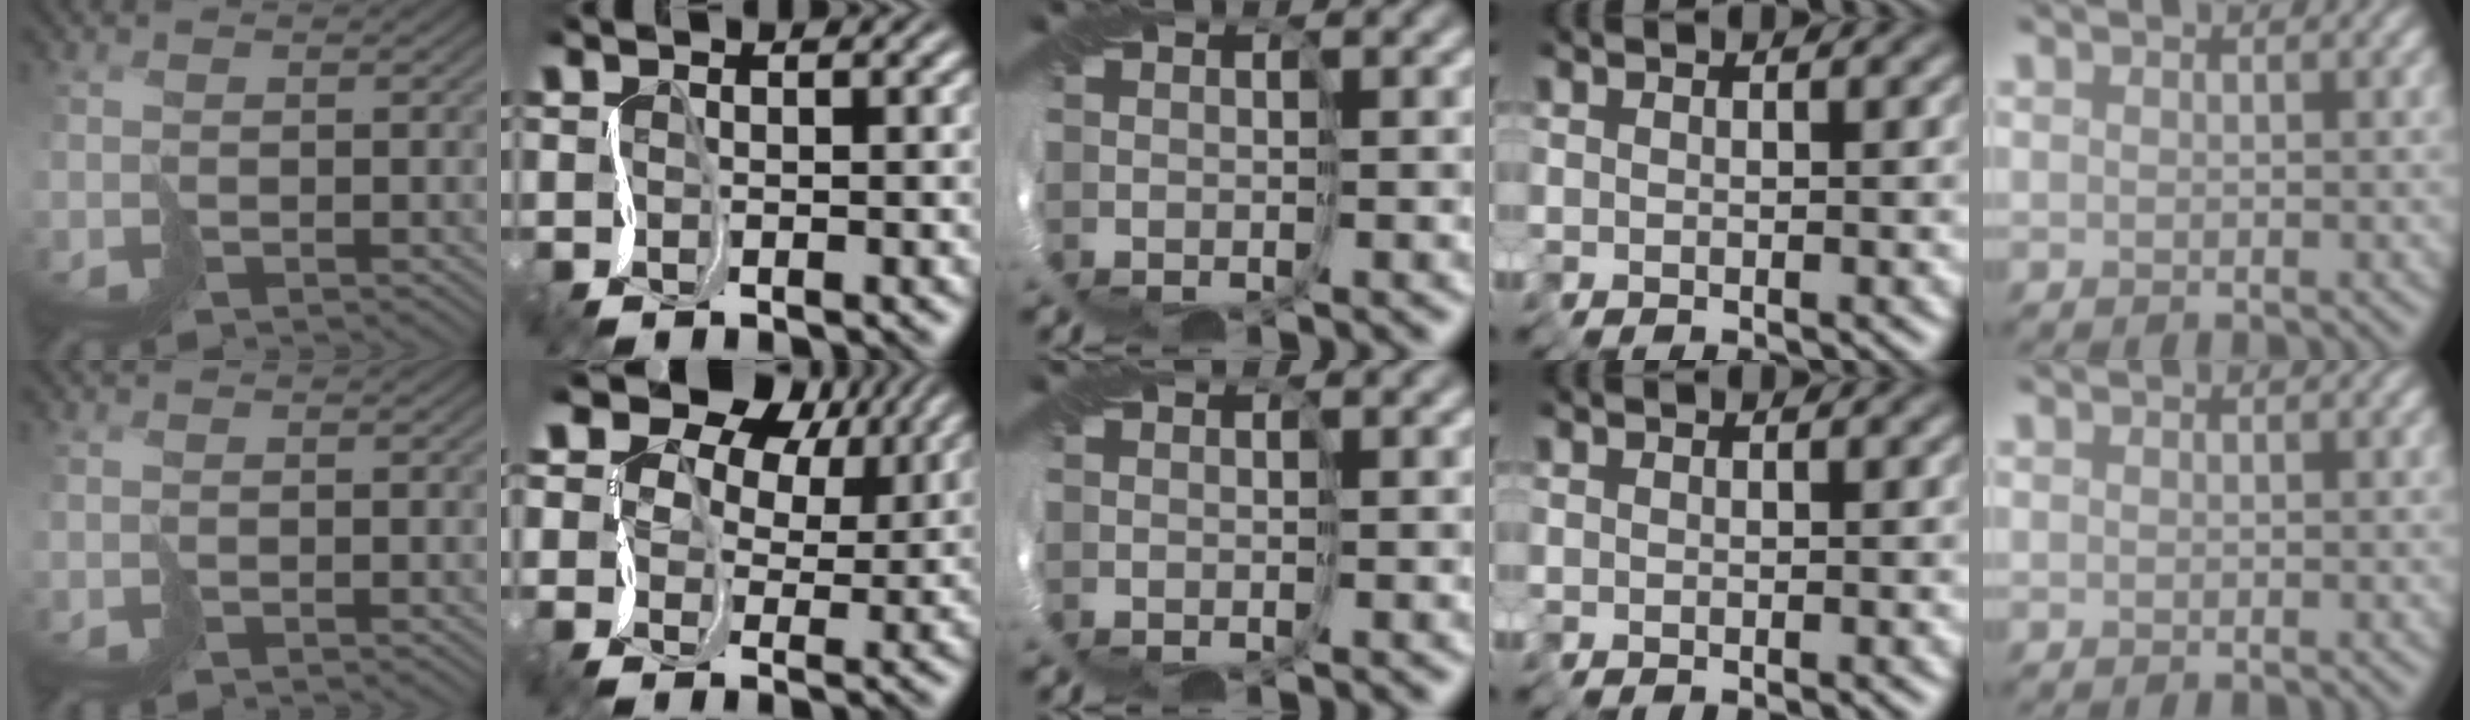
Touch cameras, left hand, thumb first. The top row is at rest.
{"index": {"total": 12.3, "force": [7.2, 7.6, 6.4], "torque": [-0.142, 0.037, 0.110]}}